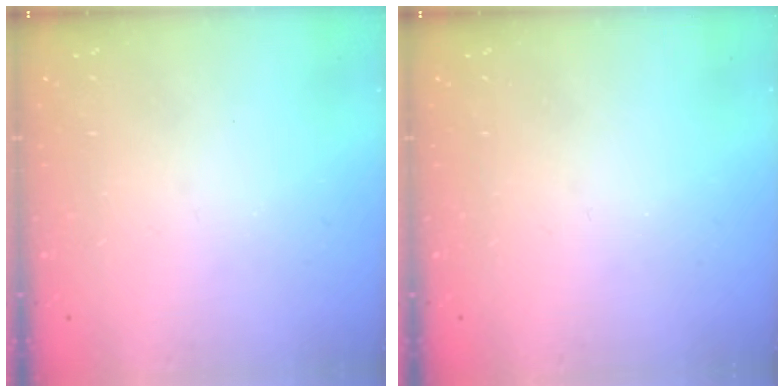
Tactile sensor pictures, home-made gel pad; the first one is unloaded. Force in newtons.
{"total": 0.0}